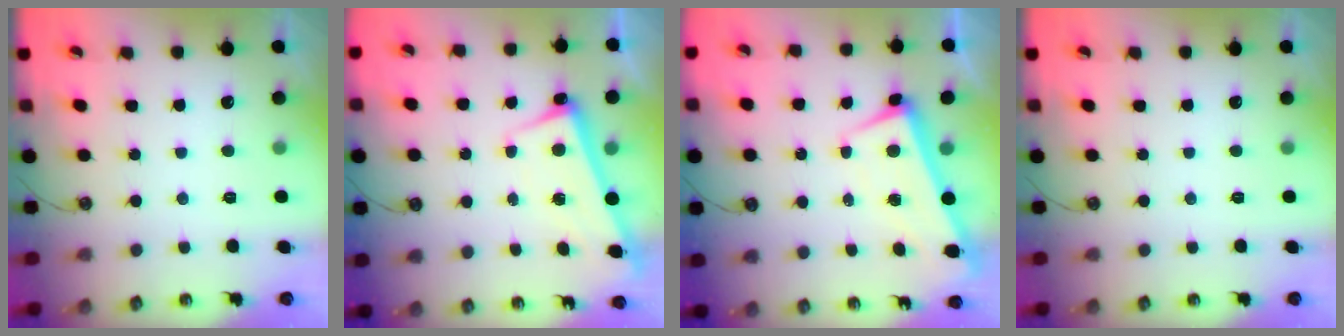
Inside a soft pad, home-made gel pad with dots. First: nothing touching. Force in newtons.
{"total": 2.6, "press": 2.4, "slide": 0.9}
{"total": 1.6, "press": 0.6, "slide": 1.4}
{"total": 0.0}